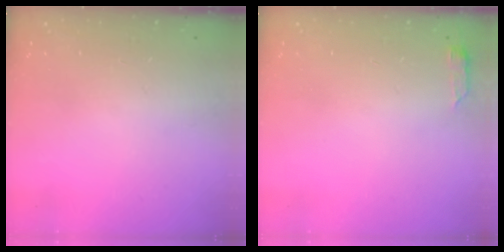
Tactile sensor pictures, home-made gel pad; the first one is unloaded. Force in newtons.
{"total": 2.9, "press": 2.8, "slide": 0.6}